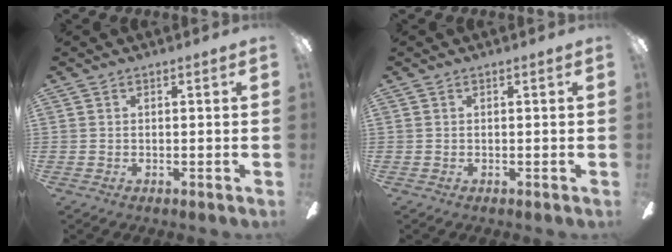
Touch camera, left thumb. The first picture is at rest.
{"total": 0.0}